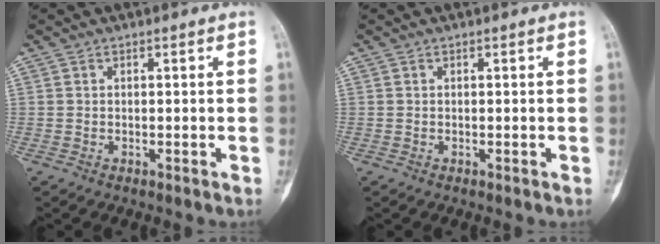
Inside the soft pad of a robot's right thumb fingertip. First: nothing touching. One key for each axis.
{"total": 0.0}